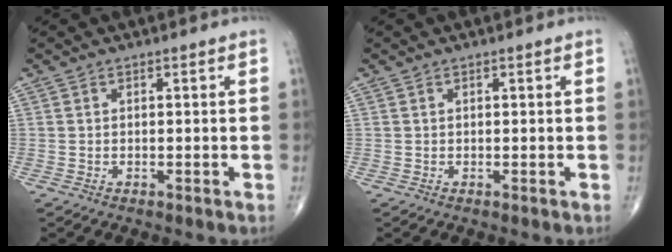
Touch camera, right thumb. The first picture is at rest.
{"total": 0.0}